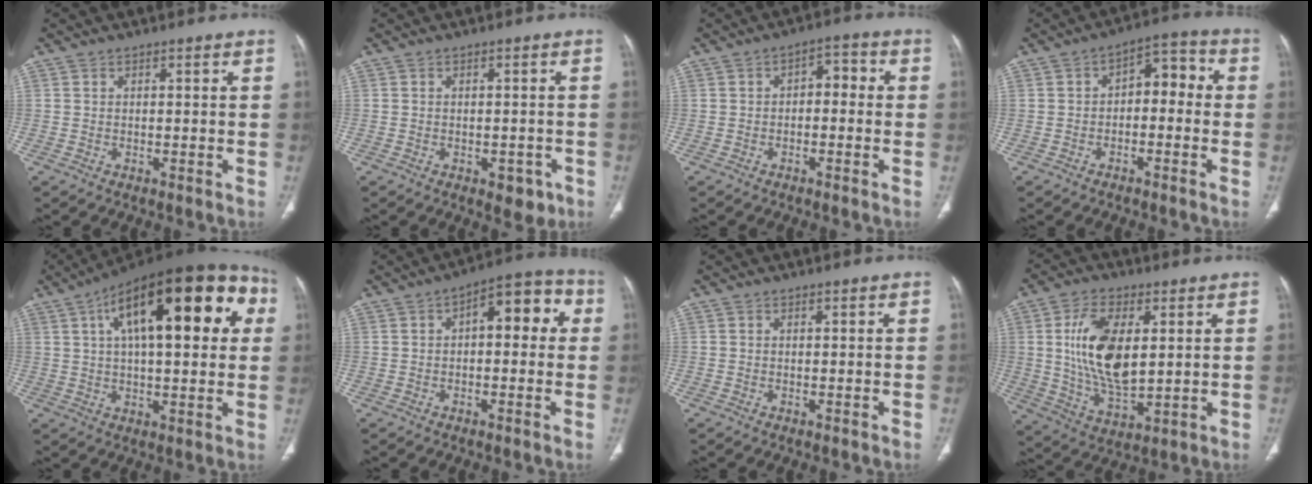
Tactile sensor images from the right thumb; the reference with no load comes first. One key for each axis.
{"total": 4.0, "fx": -1.9, "fy": 2.4, "fz": 2.6, "tx": -0.014, "ty": 0.008, "tz": -0.018}
{"total": 4.4, "fx": -0.4, "fy": 2.7, "fz": 3.5, "tx": -0.035, "ty": 0.027, "tz": -0.016}
{"total": 7.0, "fx": -0.7, "fy": 4.3, "fz": 5.5, "tx": -0.050, "ty": 0.042, "tz": -0.023}
{"total": 27.6, "fx": 8.4, "fy": 11.1, "fz": 23.8, "tx": -0.333, "ty": 0.033, "tz": 0.117}
{"total": 10.4, "fx": 1.7, "fy": 5.2, "fz": 8.9, "tx": -0.086, "ty": 0.036, "tz": 0.014}
{"total": 0.0}
{"total": 15.1, "fx": 2.8, "fy": 7.8, "fz": 12.7, "tx": -0.230, "ty": -0.018, "tz": 0.059}